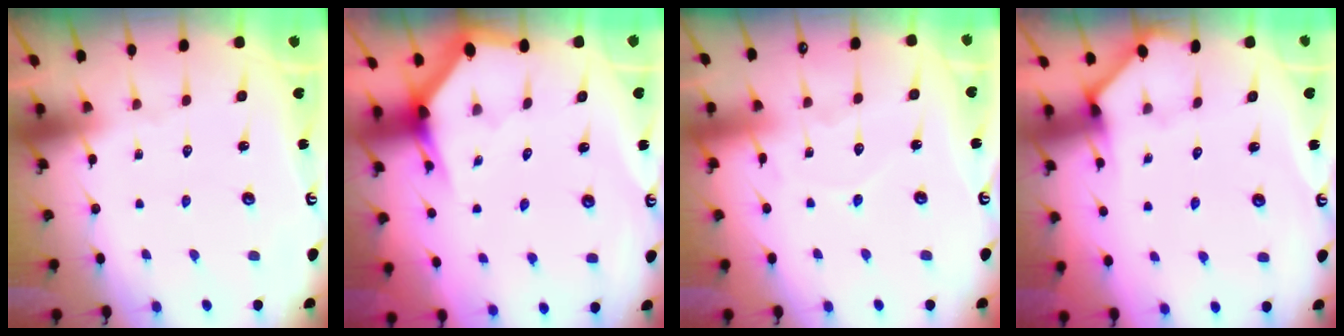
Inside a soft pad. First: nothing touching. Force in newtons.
{"total": 3.0, "press": 3.0, "slide": 0.1}
{"total": 5.9, "press": 5.8, "slide": 0.5}
{"total": 1.7, "press": 1.6, "slide": 0.2}